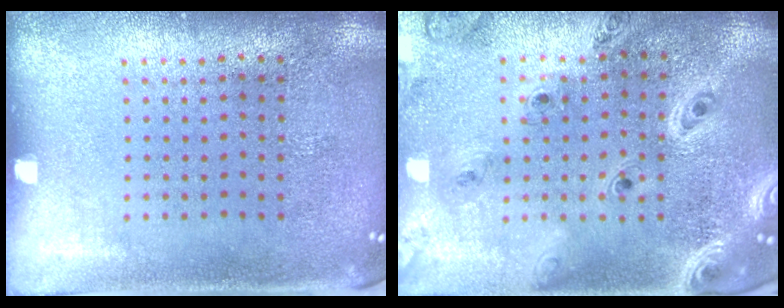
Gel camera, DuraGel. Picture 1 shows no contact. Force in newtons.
{"total": 1.8, "press": 1.7, "slide": 0.4}